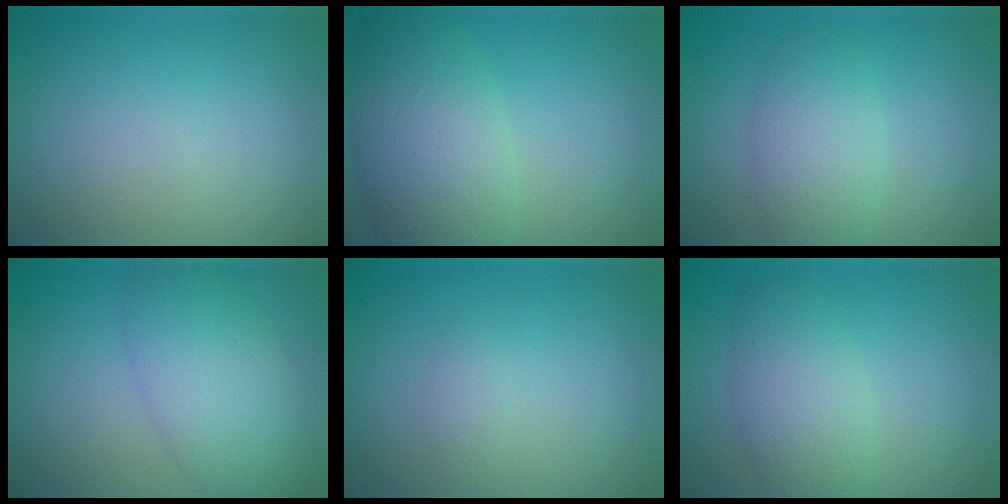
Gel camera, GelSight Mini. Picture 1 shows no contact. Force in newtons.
{"total": 7.4, "press": 7.4, "slide": 0.4}
{"total": 3.8, "press": 3.8, "slide": 0.2}
{"total": 5.8, "press": 5.8, "slide": 0.2}
{"total": 0.8, "press": 0.8, "slide": 0.0}
{"total": 3.9, "press": 3.9, "slide": 0.2}